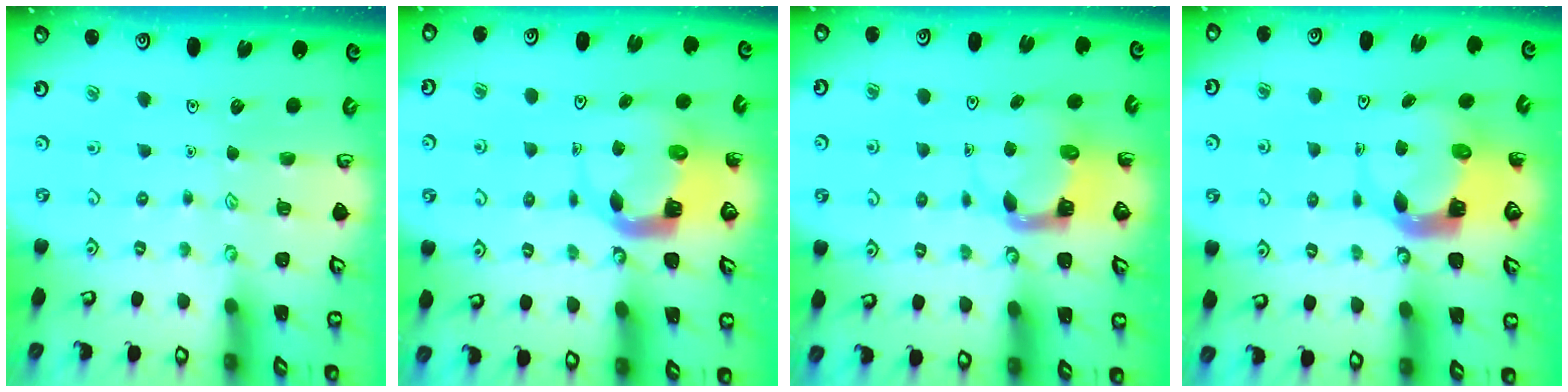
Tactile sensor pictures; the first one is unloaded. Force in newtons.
{"total": 5.1, "press": 5.0, "slide": 0.8}
{"total": 4.0, "press": 3.9, "slide": 0.4}
{"total": 6.1, "press": 6.0, "slide": 0.9}